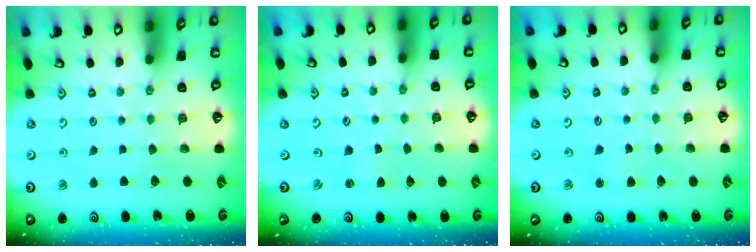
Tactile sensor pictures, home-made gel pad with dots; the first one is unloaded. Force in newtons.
{"total": 0.6, "press": 0.6, "slide": 0.1}
{"total": 2.7, "press": 2.6, "slide": 0.4}